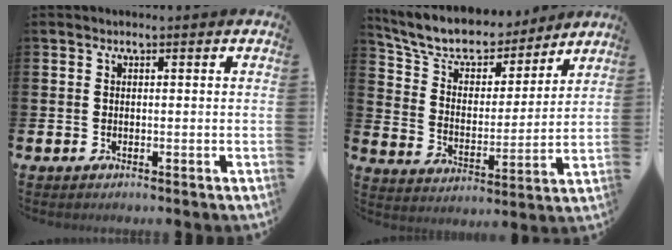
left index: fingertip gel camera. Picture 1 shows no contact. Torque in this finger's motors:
{"motor_torque": [0.19, -0.50, 0.49, 0.18]}